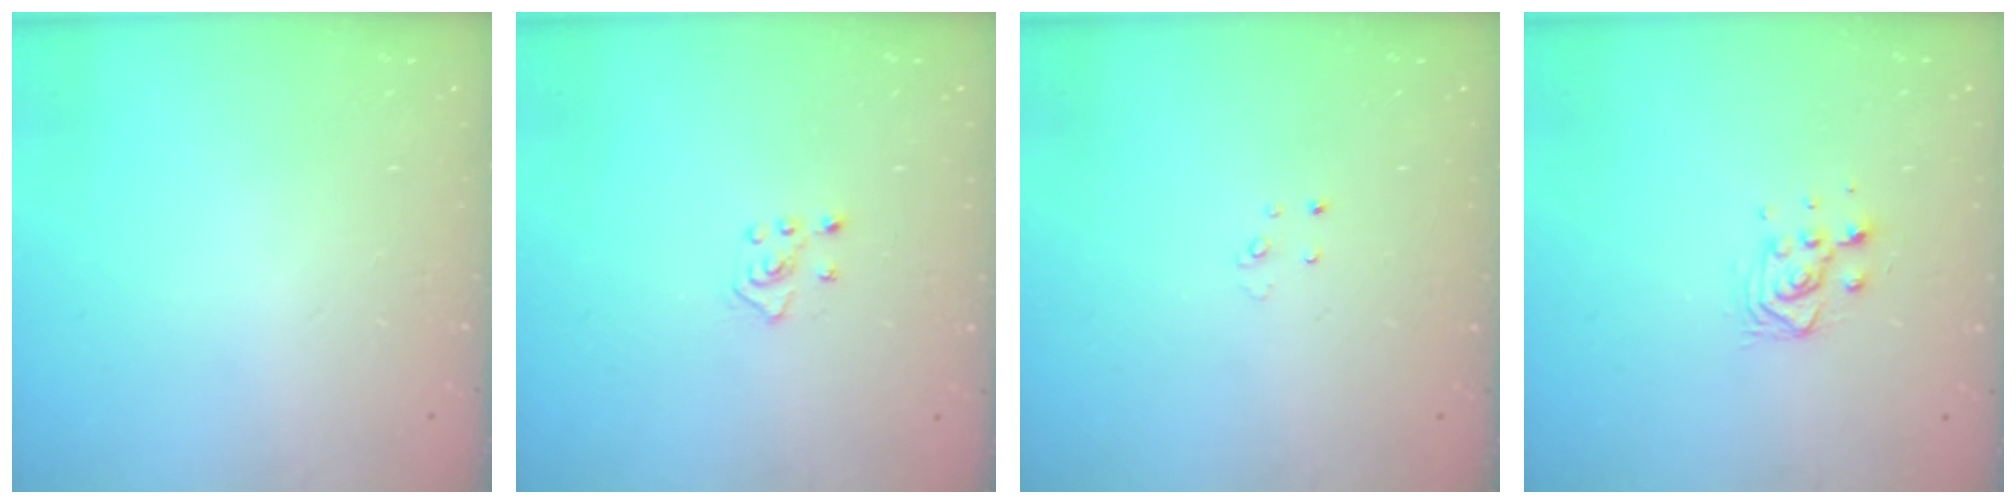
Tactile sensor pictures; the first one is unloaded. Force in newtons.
{"total": 4.0, "press": 4.0, "slide": 0.5}
{"total": 2.6, "press": 2.6, "slide": 0.3}
{"total": 6.6, "press": 6.5, "slide": 1.0}